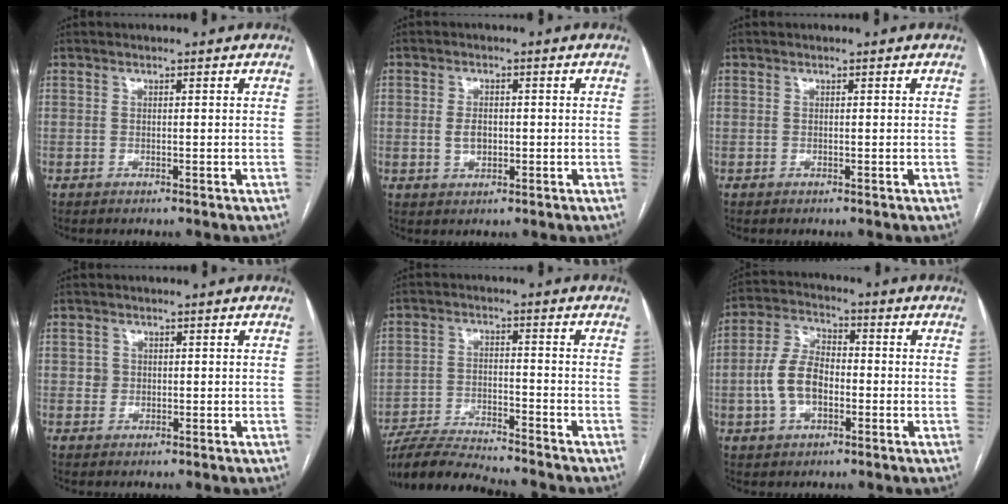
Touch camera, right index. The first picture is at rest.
{"total": 3.1, "force": [-0.2, 2.0, 2.3], "torque": [-0.044, 0.001, 0.000]}
{"total": 0.0}
{"total": 1.3, "force": [0.2, 1.3, 0.2], "torque": [0.002, 0.002, 0.002]}
{"total": 10.5, "force": [-10.0, -0.2, 3.0], "torque": [-0.049, -0.010, -0.174]}
{"total": 7.9, "force": [-1.6, 4.7, 6.1], "torque": [-0.139, 0.017, -0.031]}